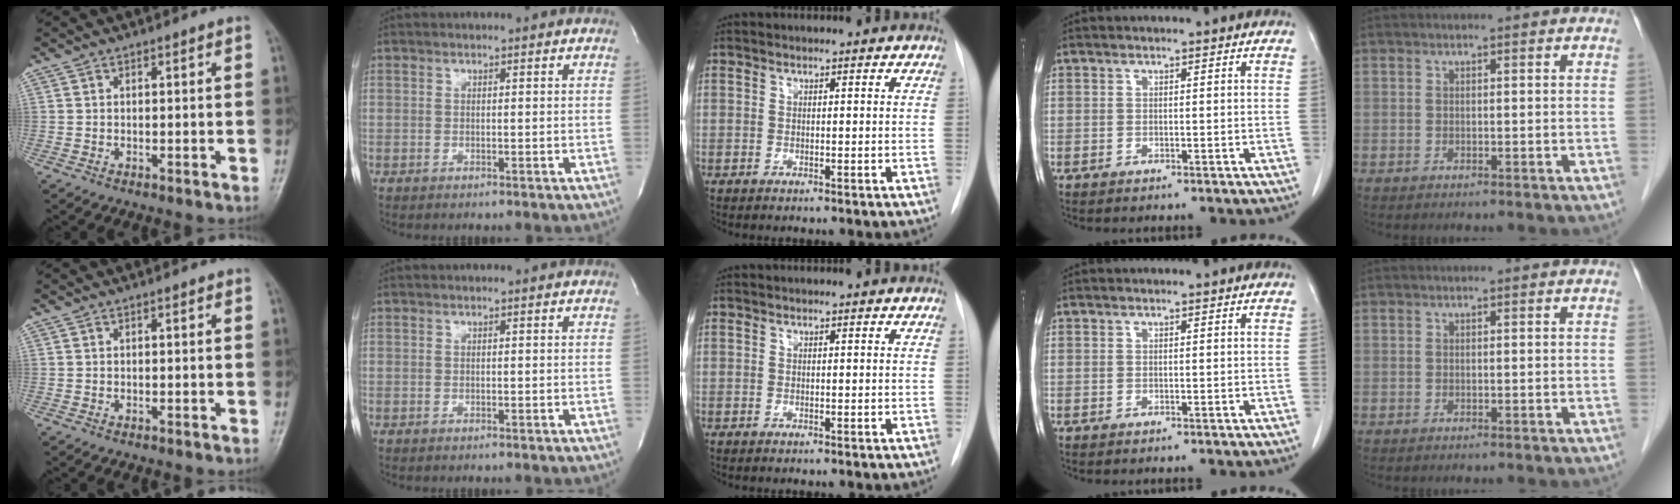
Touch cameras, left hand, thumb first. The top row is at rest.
{}